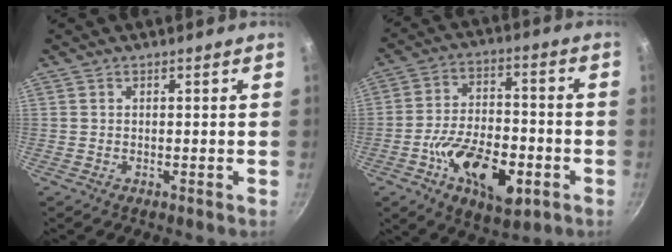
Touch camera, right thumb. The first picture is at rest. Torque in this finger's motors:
{"motor_torque": [2.00, 1.78, 0.16, -0.05, 0.14]}